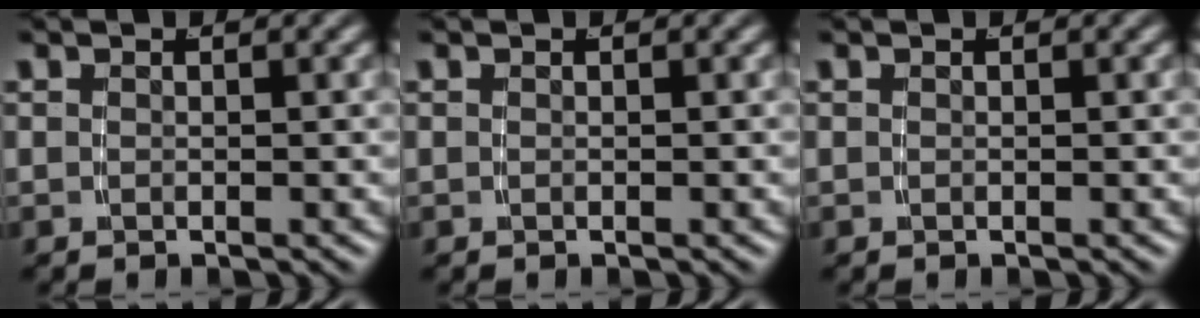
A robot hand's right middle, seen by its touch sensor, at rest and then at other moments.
{"total": 0.0}
{"total": 0.0}